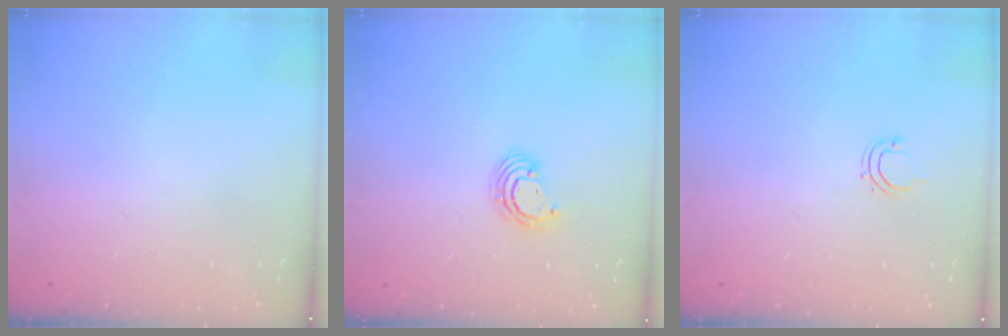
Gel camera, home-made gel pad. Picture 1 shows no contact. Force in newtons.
{"total": 3.3, "press": 3.3, "slide": 0.2}
{"total": 2.8, "press": 2.7, "slide": 0.5}